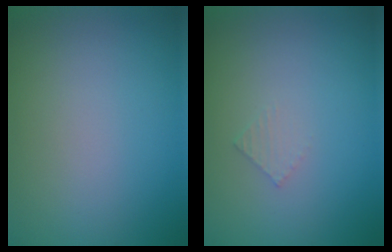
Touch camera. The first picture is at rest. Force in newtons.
{"total": 0.8, "press": 0.8, "slide": 0.1}